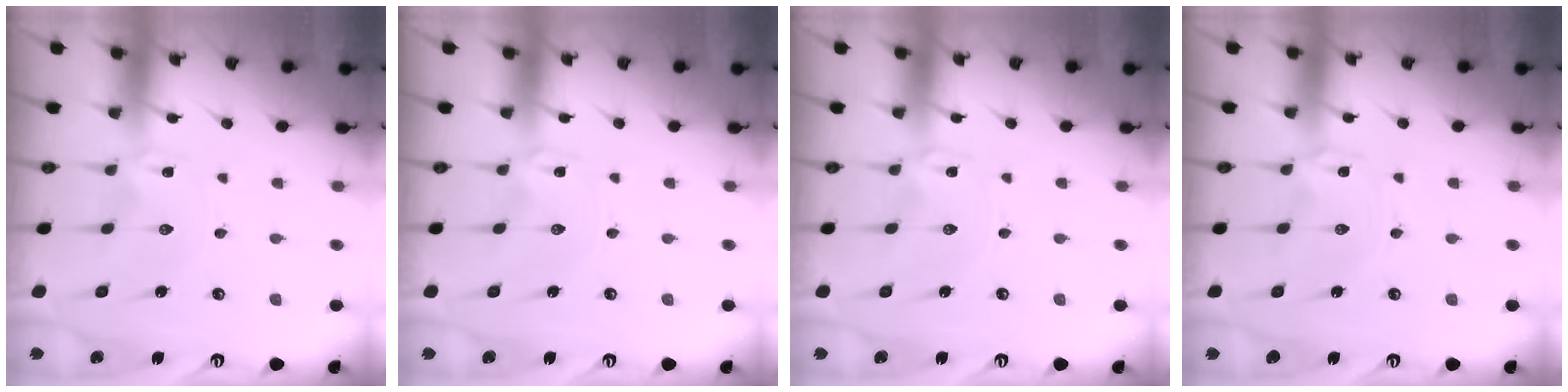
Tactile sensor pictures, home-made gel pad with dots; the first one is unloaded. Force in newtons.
{"total": 0.0}
{"total": 0.0}
{"total": 0.0}